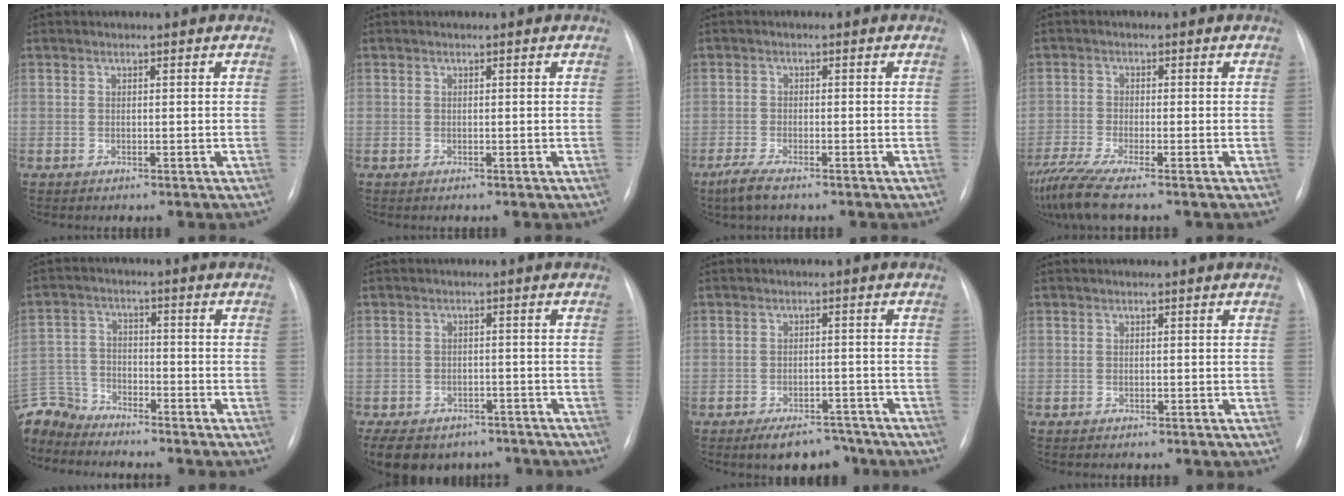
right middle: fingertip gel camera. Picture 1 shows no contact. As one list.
[{"total": 0.0}, {"total": 3.8, "force": [-2.7, 0.7, 2.6], "torque": [-0.062, -0.011, -0.049]}, {"total": 7.6, "force": [-6.1, -0.2, 4.6], "torque": [-0.091, -0.022, -0.111]}, {"total": 9.6, "force": [-9.1, 3.0, 0.8], "torque": [-0.029, 0.009, -0.181]}, {"total": 19.0, "force": [-12.9, 12.0, 7.2], "torque": [-0.221, -0.011, -0.161]}, {"total": 6.2, "force": [-5.0, 2.9, 2.5], "torque": [-0.029, 0.003, -0.071]}, {"total": 0.5, "force": [-0.4, 0.1, 0.2], "torque": [-0.009, -0.001, -0.007]}]